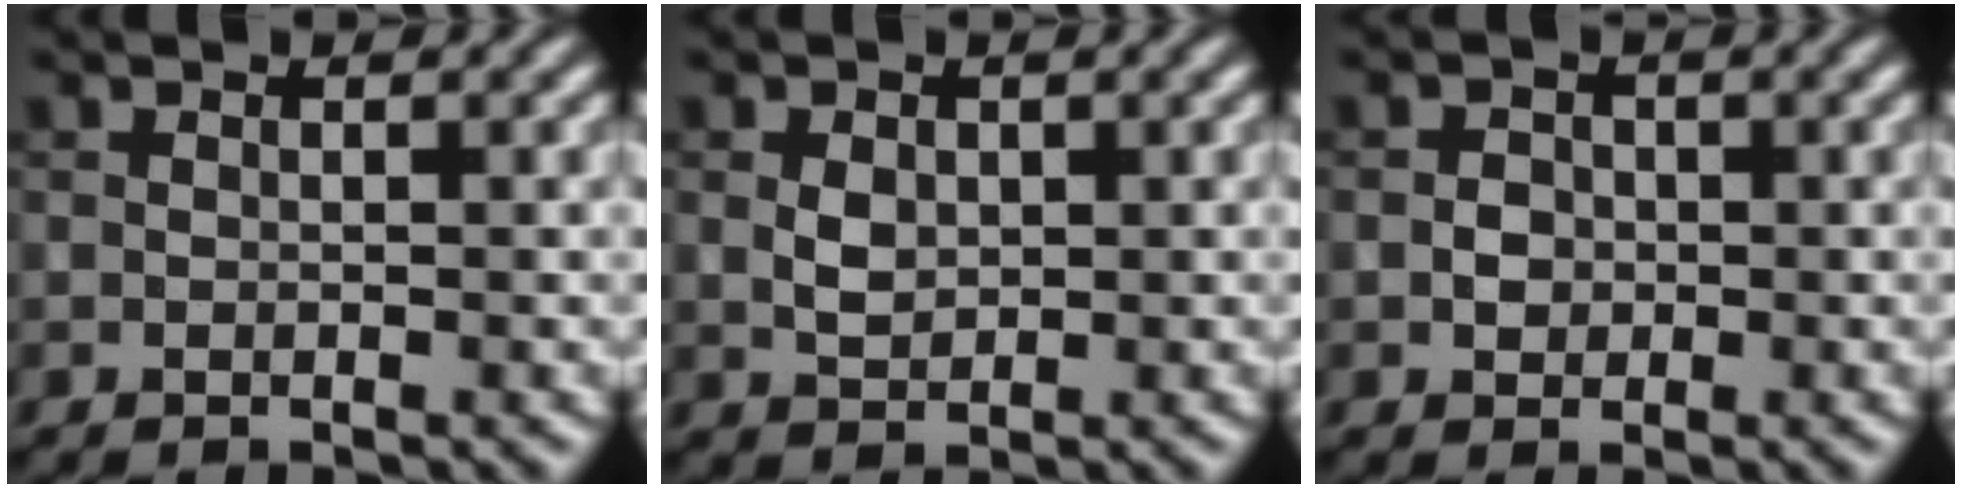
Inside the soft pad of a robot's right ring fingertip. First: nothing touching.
{"total": 1.6, "force": [0.3, 1.2, 1.0], "torque": [-0.022, 0.000, 0.008]}
{"total": 1.4, "force": [-0.3, 1.3, 0.5], "torque": [-0.004, 0.000, -0.008]}